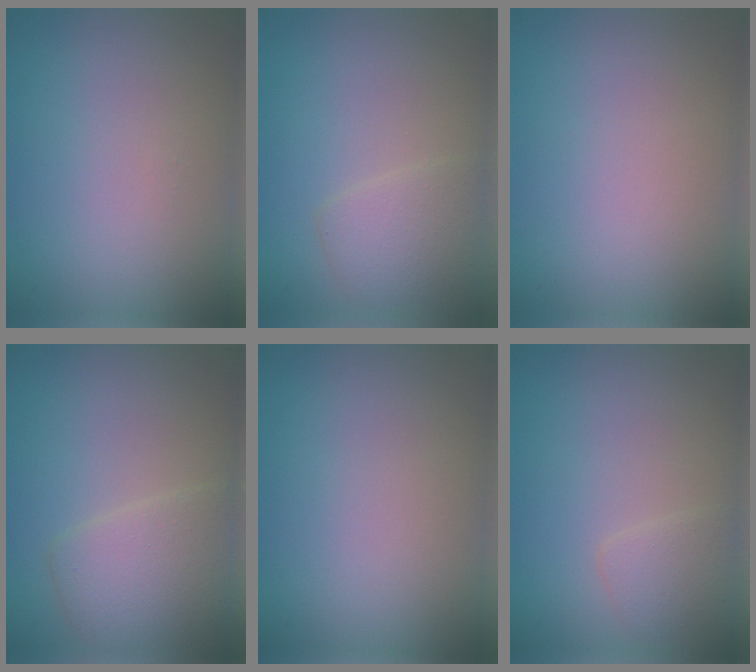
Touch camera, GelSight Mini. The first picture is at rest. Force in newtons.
{"total": 2.6, "press": 2.6, "slide": 0.3}
{"total": 0.0}
{"total": 4.0, "press": 3.9, "slide": 0.3}
{"total": 0.0}
{"total": 1.7, "press": 1.7, "slide": 0.1}